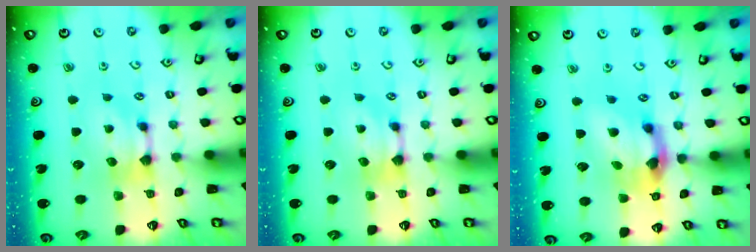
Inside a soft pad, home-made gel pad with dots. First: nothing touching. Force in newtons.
{"total": 0.0}
{"total": 7.1, "press": 6.8, "slide": 2.0}